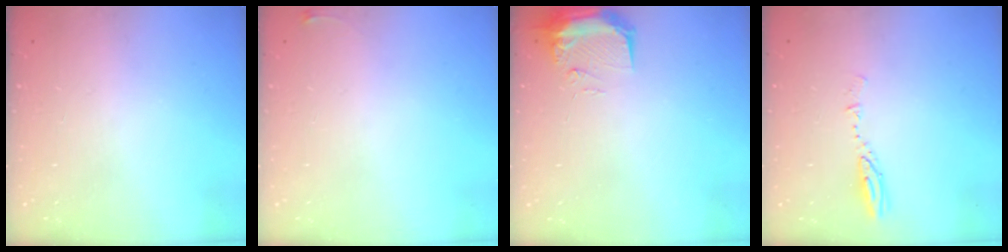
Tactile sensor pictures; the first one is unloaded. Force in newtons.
{"total": 2.6, "press": 2.6, "slide": 0.6}
{"total": 11.0, "press": 9.6, "slide": 5.4}
{"total": 4.0, "press": 4.0, "slide": 0.3}